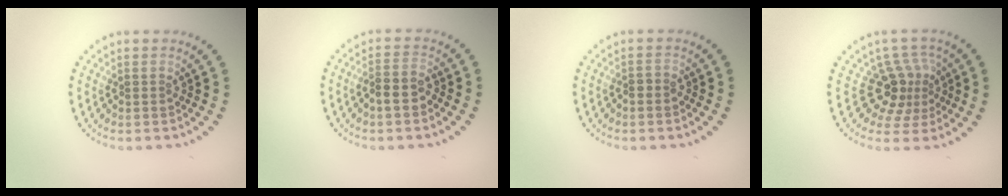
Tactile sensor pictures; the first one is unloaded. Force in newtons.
{"total": 2.2, "press": 2.1, "slide": 0.7}
{"total": 0.7, "press": 0.5, "slide": 0.5}
{"total": 3.7, "press": 2.7, "slide": 2.5}